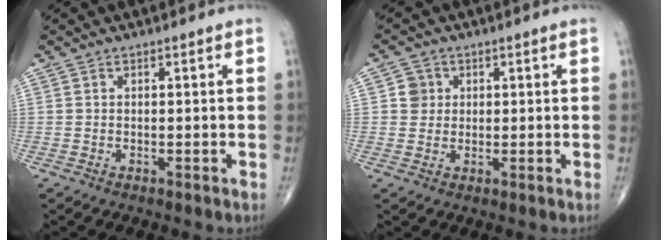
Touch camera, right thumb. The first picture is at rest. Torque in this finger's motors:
{"motor_torque": [-0.13, 0.12, -0.01, -0.03, 0.07]}